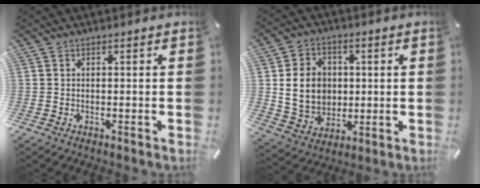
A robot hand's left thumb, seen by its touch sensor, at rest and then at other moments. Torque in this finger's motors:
{"motor_torque": [0.67, 0.79, 0.32, -0.07, 0.12]}